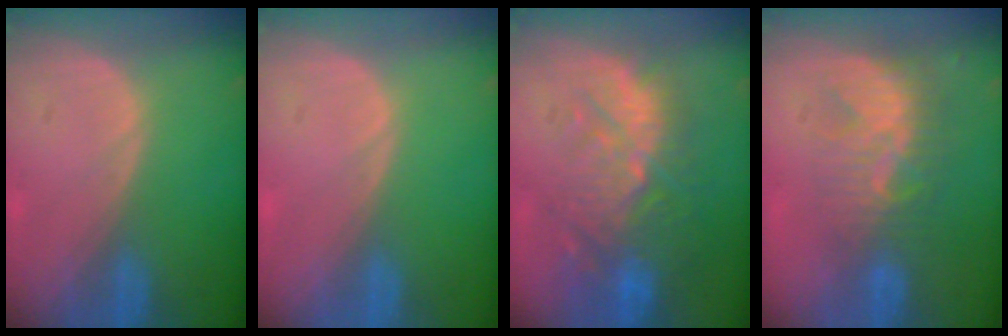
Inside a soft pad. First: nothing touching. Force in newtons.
{"total": 0.0}
{"total": 11.1, "press": 9.9, "slide": 5.0}
{"total": 8.9, "press": 7.6, "slide": 4.6}